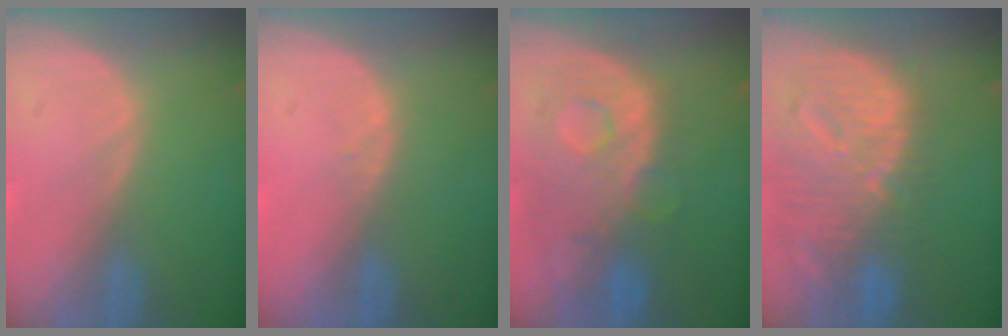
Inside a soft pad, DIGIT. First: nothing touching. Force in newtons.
{"total": 0.7, "press": 0.5, "slide": 0.5}
{"total": 11.0, "press": 9.7, "slide": 5.3}
{"total": 12.6, "press": 11.0, "slide": 6.2}